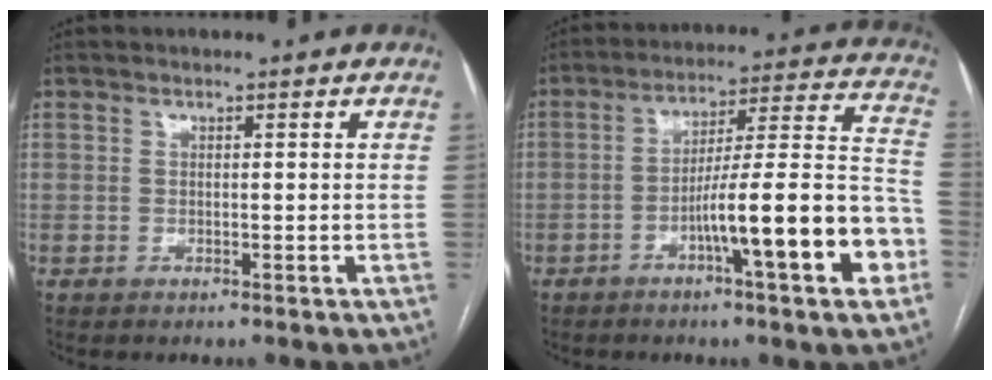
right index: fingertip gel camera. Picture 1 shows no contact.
{"total": 16.3, "force": [-6.1, 0.8, 15.1], "torque": [-0.222, 0.015, -0.096]}